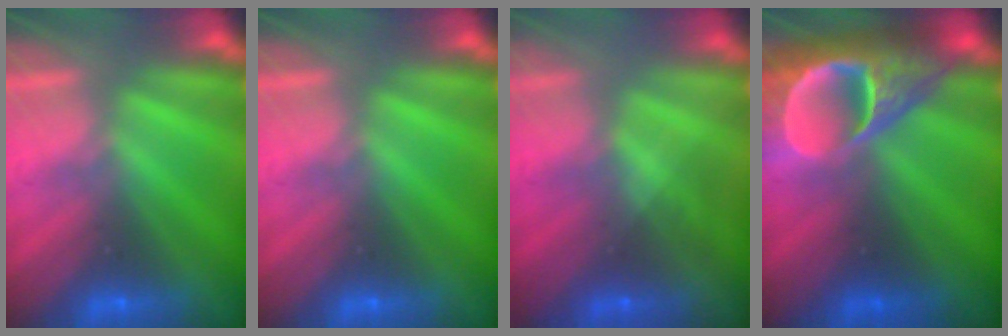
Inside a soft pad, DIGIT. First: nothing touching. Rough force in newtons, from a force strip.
{"total": 0.0}
{"total": 1.7}
{"total": 9.1}